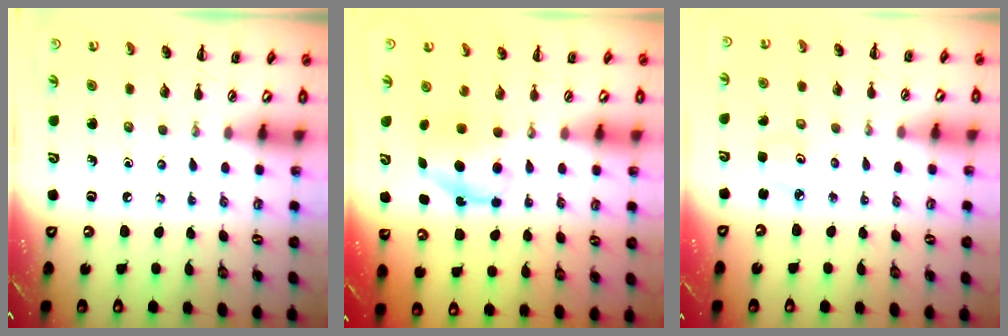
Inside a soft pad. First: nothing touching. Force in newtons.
{"total": 5.9, "press": 5.8, "slide": 0.9}
{"total": 3.5, "press": 3.4, "slide": 1.1}